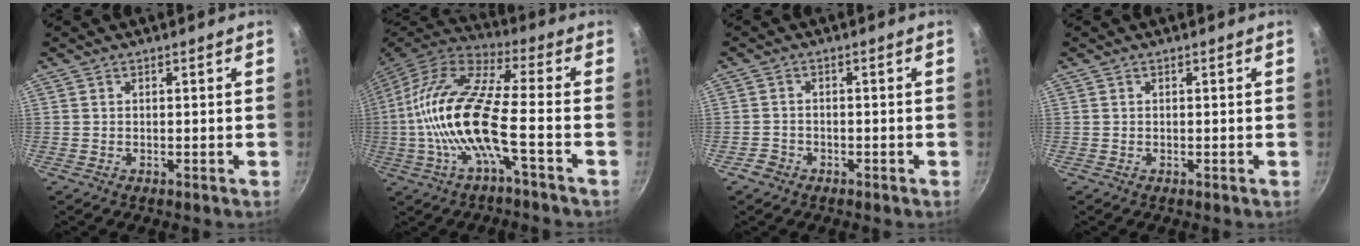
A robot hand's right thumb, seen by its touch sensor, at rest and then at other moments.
{"total": 18.2, "force": [-3.8, 5.0, 17.1], "torque": [-0.337, 0.038, -0.090]}
{"total": 2.3, "force": [-1.5, 1.6, 0.5], "torque": [-0.007, 0.020, -0.026]}
{"total": 0.0}